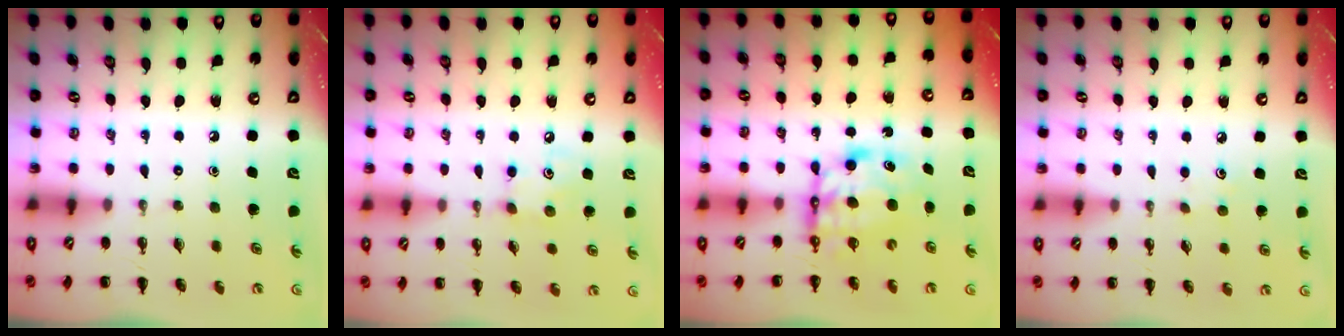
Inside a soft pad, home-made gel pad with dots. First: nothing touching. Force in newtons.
{"total": 4.3, "press": 4.2, "slide": 0.5}
{"total": 6.8, "press": 6.7, "slide": 1.1}
{"total": 4.8, "press": 4.7, "slide": 1.2}